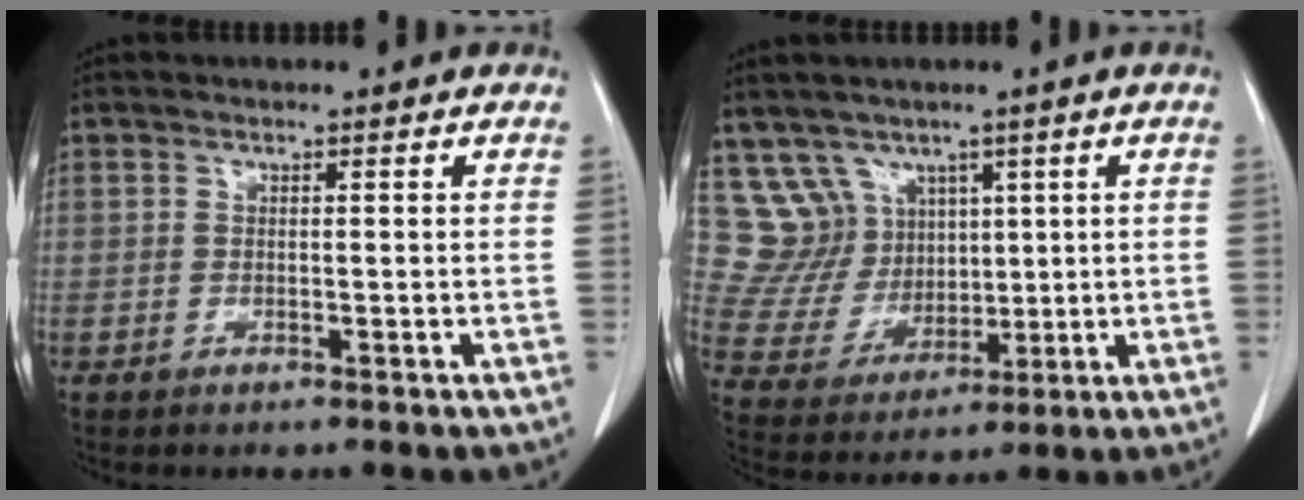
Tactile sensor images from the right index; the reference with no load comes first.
{"total": 8.1, "force": [4.7, 6.5, 0.5], "torque": [-0.021, 0.034, 0.108]}